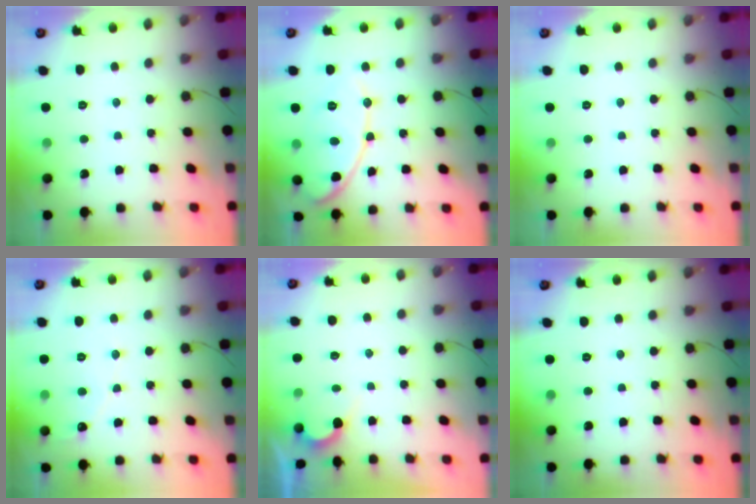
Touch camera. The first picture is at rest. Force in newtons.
{"total": 12.2, "press": 12.1, "slide": 0.6}
{"total": 0.0}
{"total": 3.2, "press": 3.2, "slide": 0.2}
{"total": 2.1, "press": 2.1, "slide": 0.1}
{"total": 0.0}